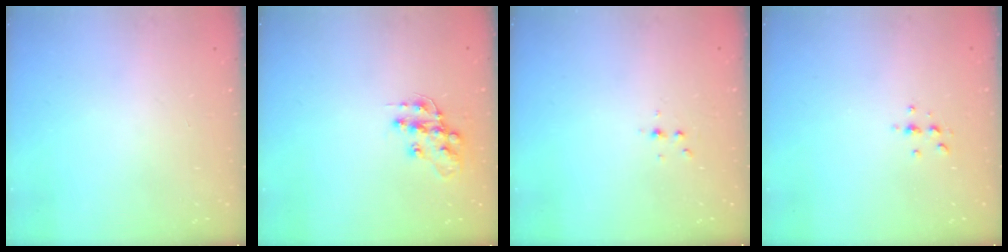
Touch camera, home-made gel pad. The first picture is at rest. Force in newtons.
{"total": 12.7, "press": 12.6, "slide": 0.9}
{"total": 4.0, "press": 3.6, "slide": 1.8}
{"total": 3.0, "press": 3.0, "slide": 0.4}